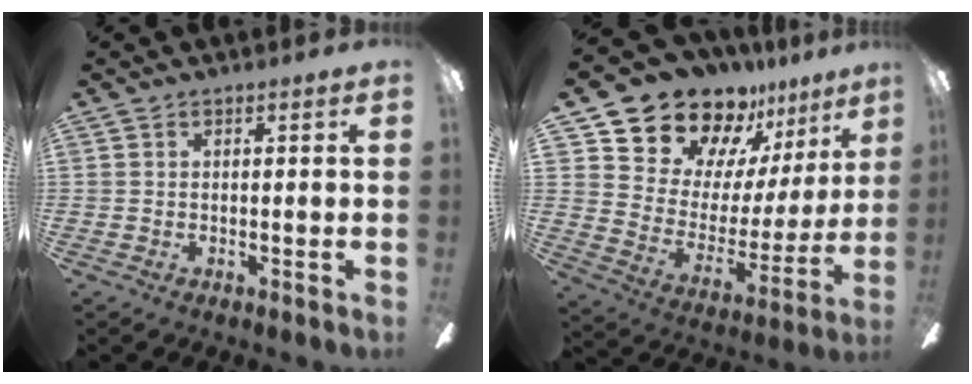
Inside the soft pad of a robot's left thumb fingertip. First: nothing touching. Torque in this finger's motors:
{"motor_torque": [0.43, 0.43, 1.39, -1.39, 0.07]}